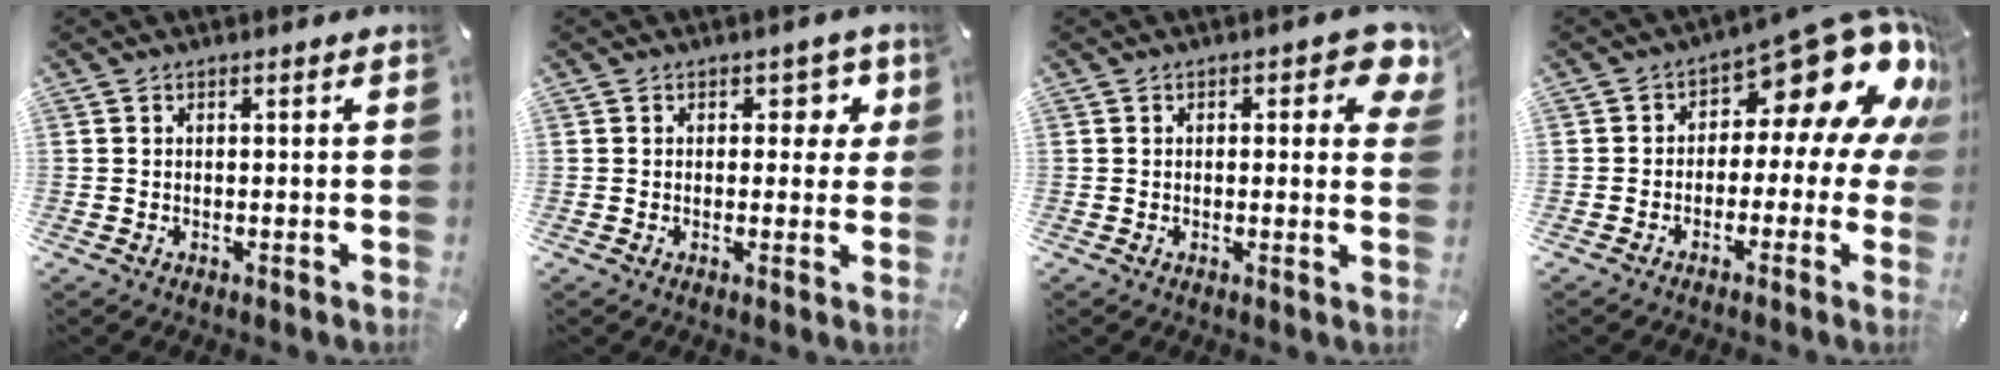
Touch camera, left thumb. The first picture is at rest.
{"total": 4.6, "force": [1.4, 3.3, 2.9], "torque": [-0.015, -0.008, 0.014]}
{"total": 5.1, "force": [1.9, 2.3, 4.1], "torque": [-0.046, -0.007, 0.025]}
{"total": 18.4, "force": [8.7, 8.5, 13.8], "torque": [-0.172, -0.063, 0.143]}